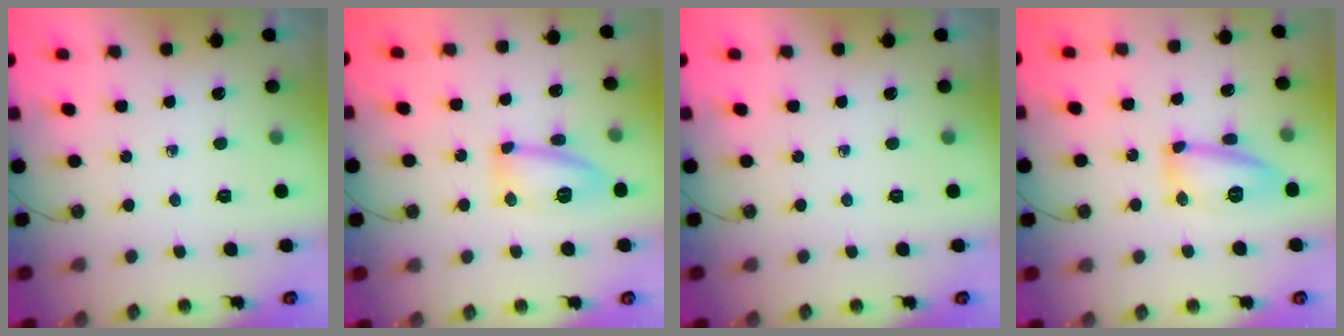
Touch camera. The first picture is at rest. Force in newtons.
{"total": 10.9, "press": 10.8, "slide": 1.2}
{"total": 0.0}
{"total": 13.5, "press": 13.5, "slide": 0.8}